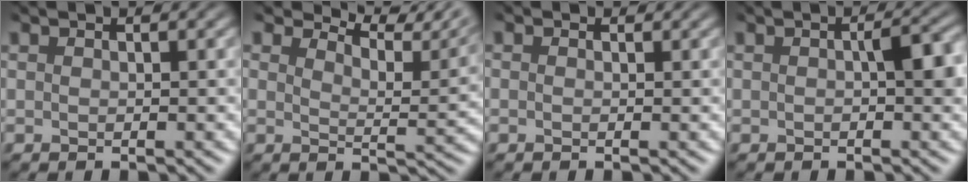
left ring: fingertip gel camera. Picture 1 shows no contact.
{"total": 7.9, "force": [7.1, 1.8, 2.9], "torque": [-0.057, 0.003, 0.099]}
{"total": 0.0}
{"total": 3.3, "force": [0.0, 1.7, 2.9], "torque": [-0.056, 0.001, 0.000]}